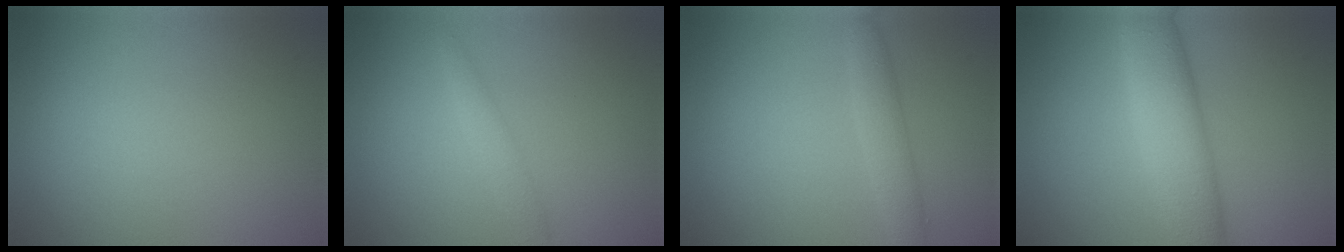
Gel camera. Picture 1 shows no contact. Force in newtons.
{"total": 1.4, "press": 1.4, "slide": 0.0}
{"total": 2.3, "press": 2.3, "slide": 0.0}
{"total": 6.5, "press": 6.5, "slide": 0.5}